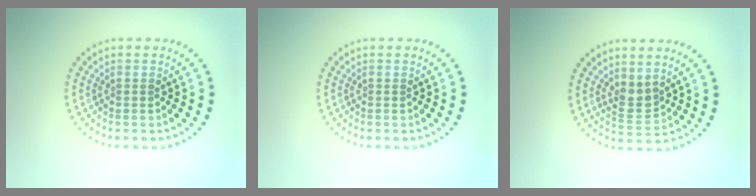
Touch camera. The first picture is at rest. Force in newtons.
{"total": 0.0}
{"total": 2.0, "press": 1.7, "slide": 1.1}